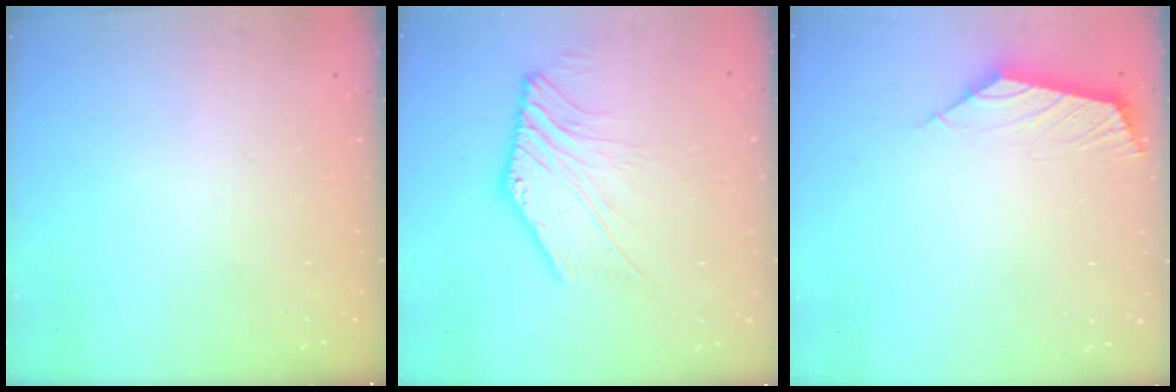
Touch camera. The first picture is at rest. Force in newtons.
{"total": 6.2, "press": 6.1, "slide": 1.1}
{"total": 3.0, "press": 2.9, "slide": 0.8}